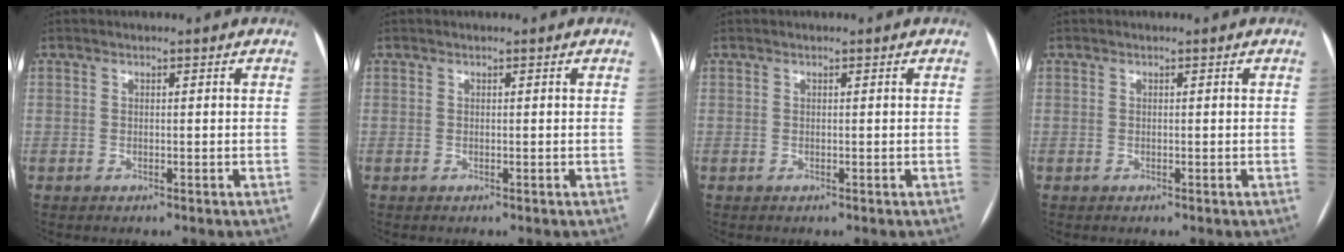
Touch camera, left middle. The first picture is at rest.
{"total": 0.0}
{"total": 0.0}
{"total": 0.0}